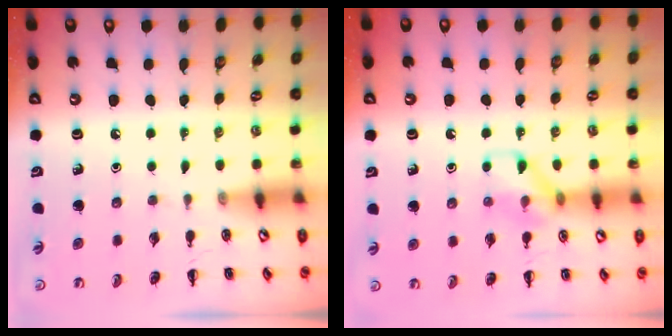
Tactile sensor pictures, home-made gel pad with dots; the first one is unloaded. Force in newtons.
{"total": 8.2, "press": 8.2, "slide": 0.4}